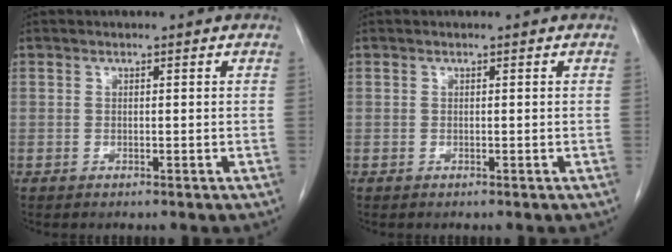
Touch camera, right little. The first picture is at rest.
{"total": 0.0}